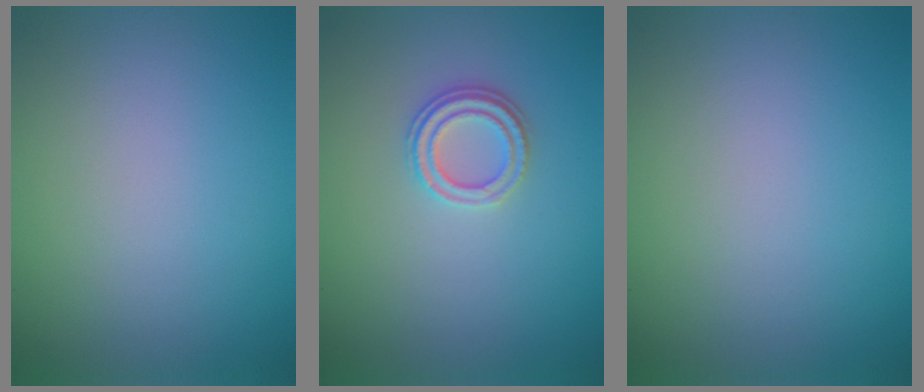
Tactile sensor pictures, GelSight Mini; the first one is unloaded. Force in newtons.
{"total": 2.3, "press": 2.1, "slide": 1.0}
{"total": 0.0}